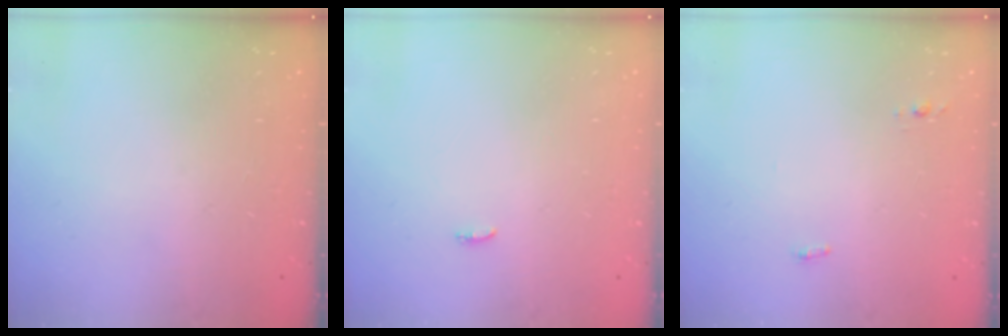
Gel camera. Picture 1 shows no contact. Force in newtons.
{"total": 5.6, "press": 3.4, "slide": 4.4}
{"total": 3.4, "press": 3.2, "slide": 1.1}